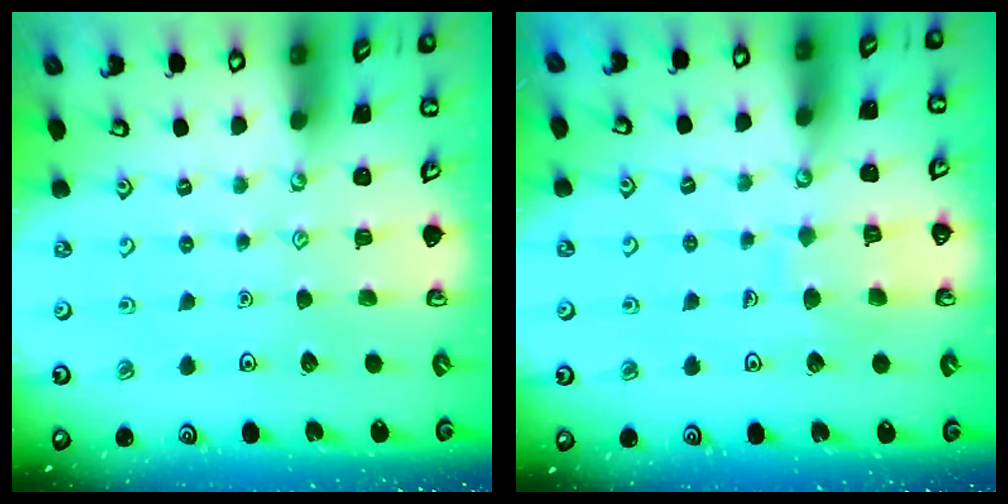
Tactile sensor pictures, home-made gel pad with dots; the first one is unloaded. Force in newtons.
{"total": 7.3, "press": 7.3, "slide": 0.7}